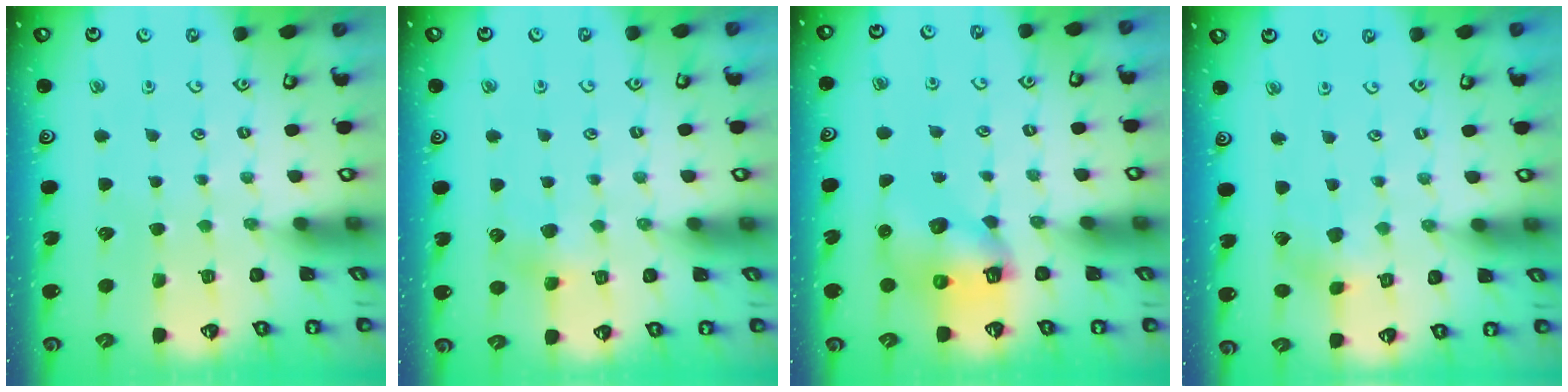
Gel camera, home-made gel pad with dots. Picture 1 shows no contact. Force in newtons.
{"total": 4.2, "press": 4.2, "slide": 0.3}
{"total": 8.1, "press": 8.0, "slide": 0.9}
{"total": 4.5, "press": 4.5, "slide": 0.4}